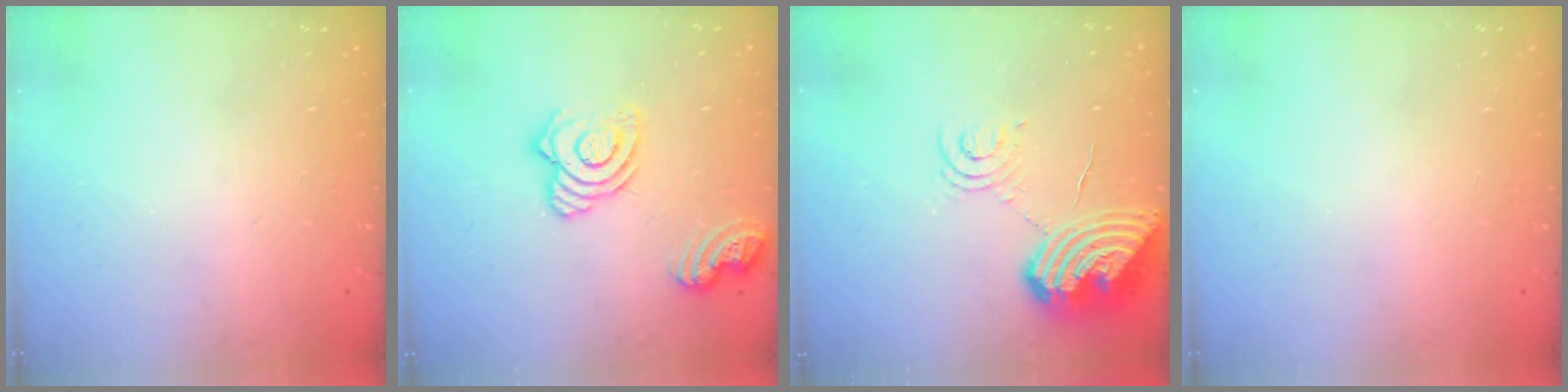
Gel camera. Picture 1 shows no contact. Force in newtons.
{"total": 15.5, "press": 15.5, "slide": 1.4}
{"total": 14.5, "press": 14.4, "slide": 1.8}
{"total": 0.0}